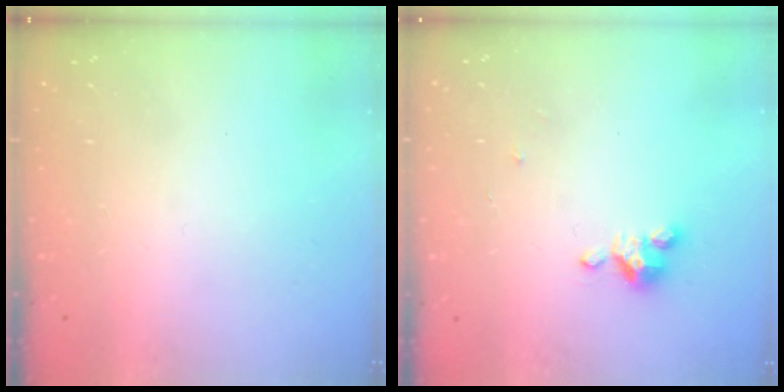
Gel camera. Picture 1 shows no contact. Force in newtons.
{"total": 2.9, "press": 2.9, "slide": 0.3}